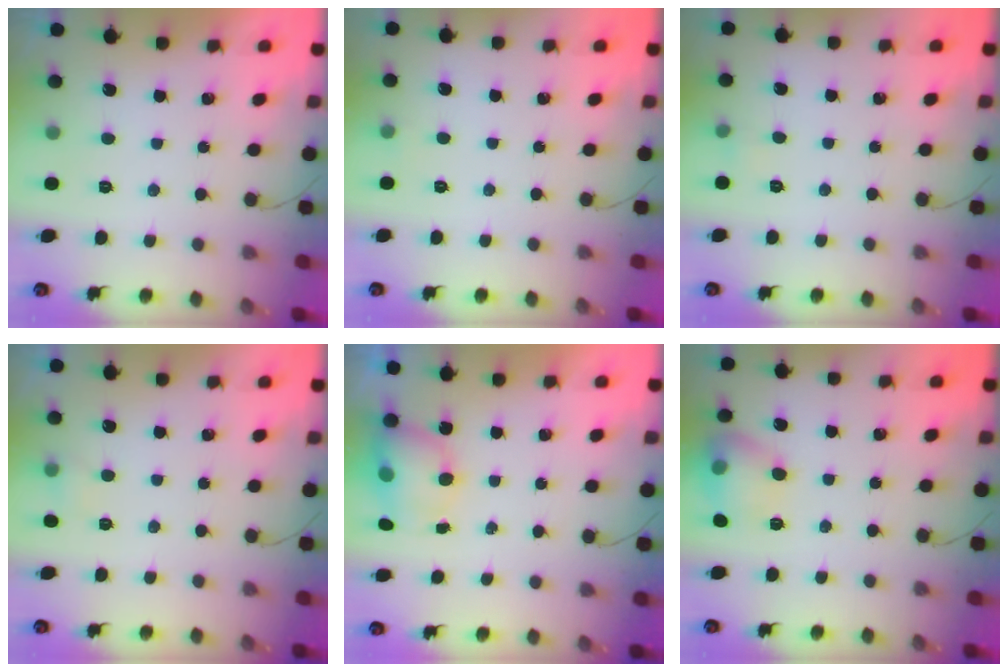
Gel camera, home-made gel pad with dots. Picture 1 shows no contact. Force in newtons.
{"total": 2.7, "press": 2.0, "slide": 1.8}
{"total": 3.2, "press": 2.9, "slide": 1.3}
{"total": 6.8, "press": 2.5, "slide": 6.3}
{"total": 6.9, "press": 6.9, "slide": 0.5}
{"total": 11.8, "press": 11.7, "slide": 0.9}